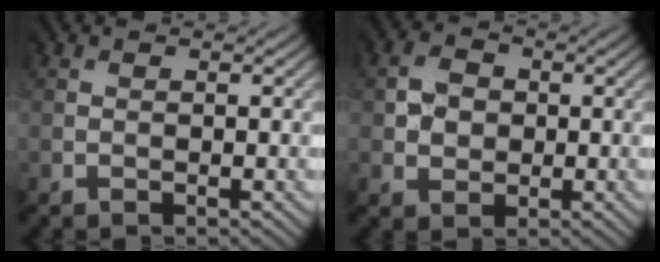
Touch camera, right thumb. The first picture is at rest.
{"total": 2.9, "force": [0.4, 2.8, 0.7], "torque": [-0.014, 0.004, 0.005]}